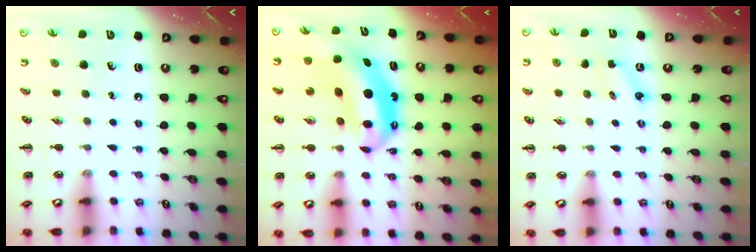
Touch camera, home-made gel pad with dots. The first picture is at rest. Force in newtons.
{"total": 10.3, "press": 10.0, "slide": 2.4}
{"total": 2.8, "press": 2.7, "slide": 0.7}